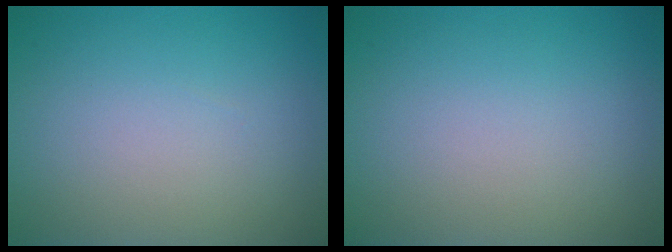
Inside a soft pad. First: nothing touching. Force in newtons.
{"total": 0.0}